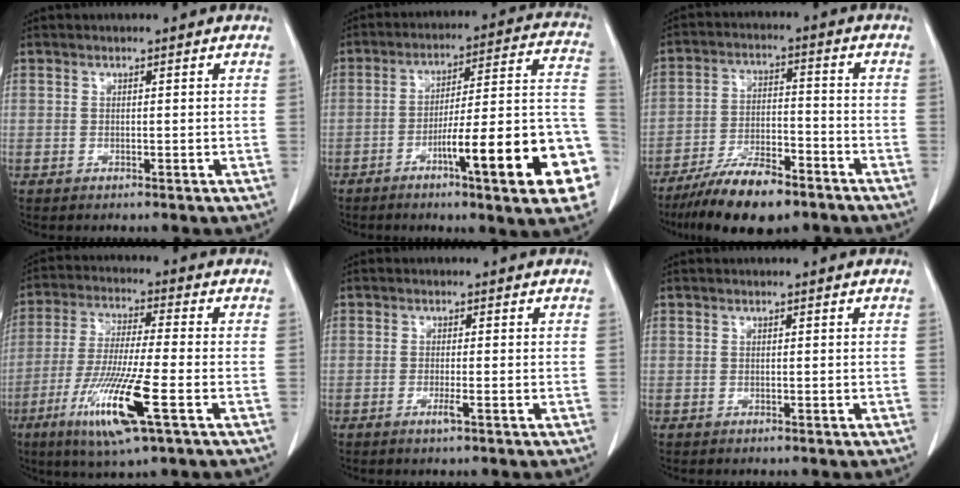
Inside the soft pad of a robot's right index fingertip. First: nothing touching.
{"total": 20.4, "force": [-7.9, 1.2, 18.8], "torque": [-0.188, 0.012, -0.112]}
{"total": 11.2, "force": [-8.4, 3.2, 6.7], "torque": [-0.117, -0.009, -0.147]}
{"total": 13.4, "force": [-5.5, 0.4, 12.2], "torque": [-0.248, -0.031, -0.101]}
{"total": 1.5, "force": [-0.7, -0.1, 1.4], "torque": [-0.028, -0.004, -0.014]}
{"total": 0.0}